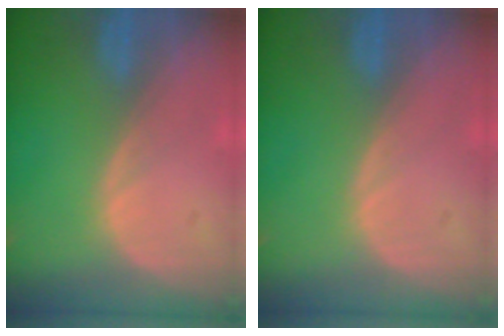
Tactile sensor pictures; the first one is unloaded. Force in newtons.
{"total": 0.0}